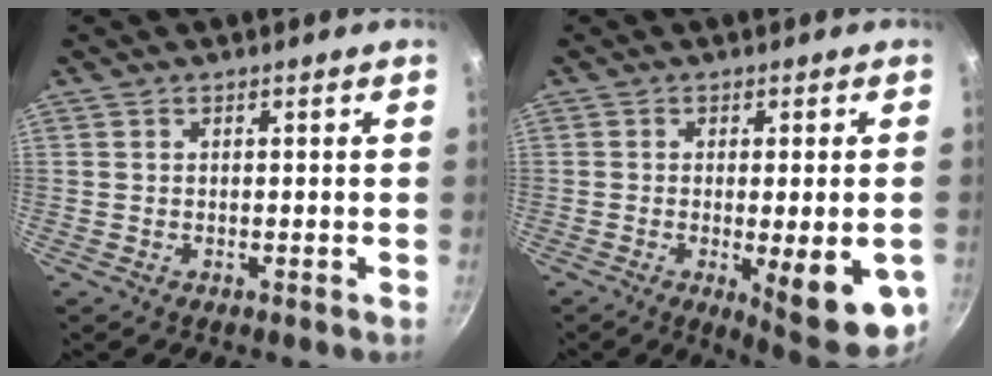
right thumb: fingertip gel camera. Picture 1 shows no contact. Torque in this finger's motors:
{"motor_torque": [-0.27, 0.55, 0.02, 0.11, 0.03]}